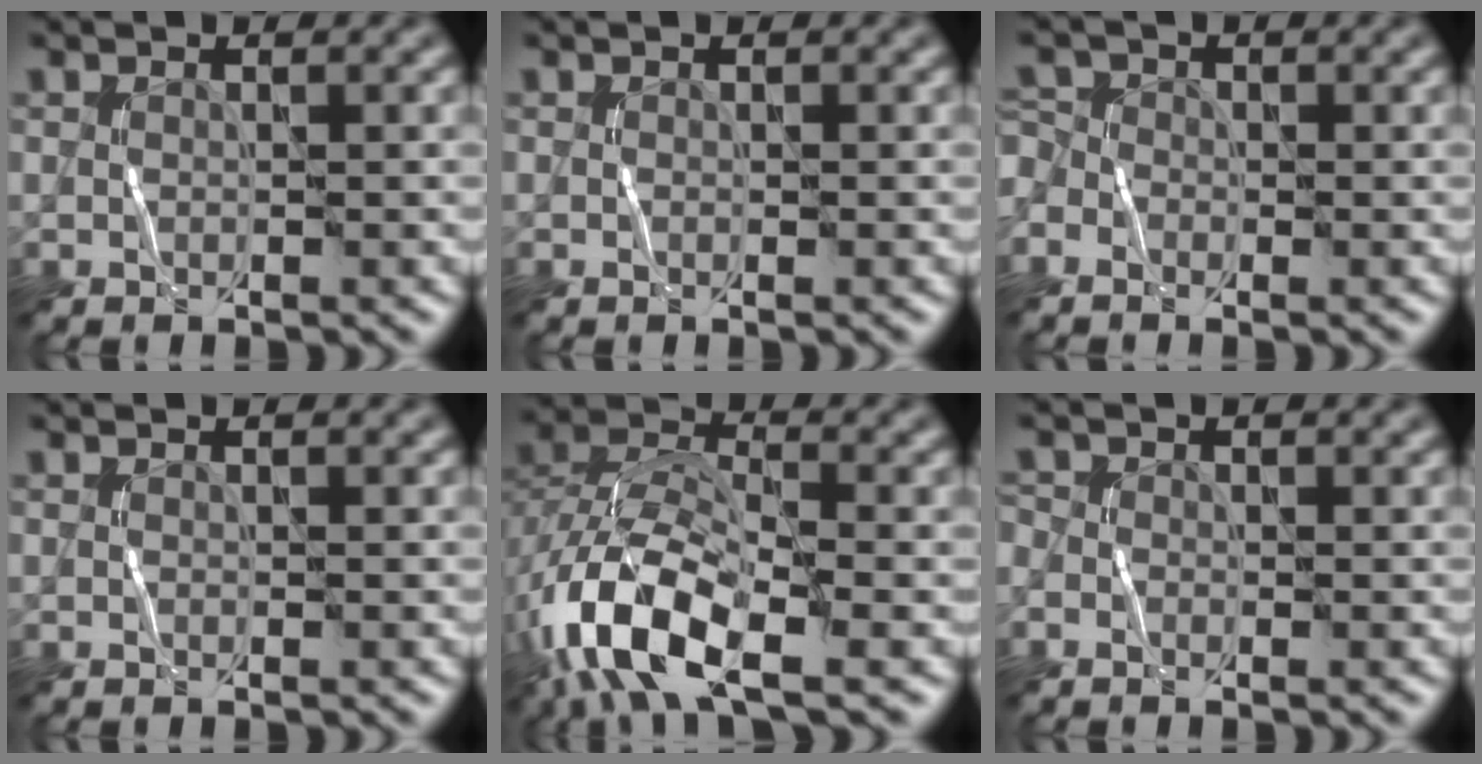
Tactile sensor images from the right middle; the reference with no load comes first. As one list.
[{"total": 0.0}, {"total": 2.5, "force": [-1.1, 1.9, 1.2], "torque": [-0.028, 0.005, -0.024]}, {"total": 0.0}, {"total": 9.6, "force": [-4.7, 4.2, 7.3], "torque": [-0.151, 0.003, -0.097]}, {"total": 1.1, "force": [-0.5, 0.8, 0.6], "torque": [-0.013, -0.001, -0.007]}]